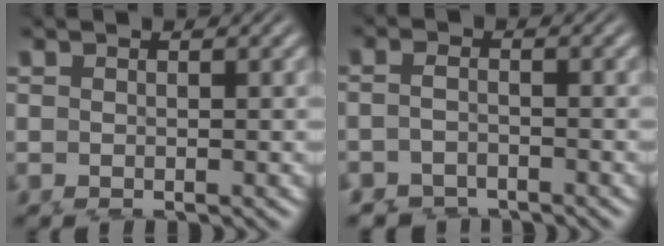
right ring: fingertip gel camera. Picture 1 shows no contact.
{"total": 2.2, "force": [-1.9, 1.0, 0.0], "torque": [-0.005, -0.010, -0.030]}